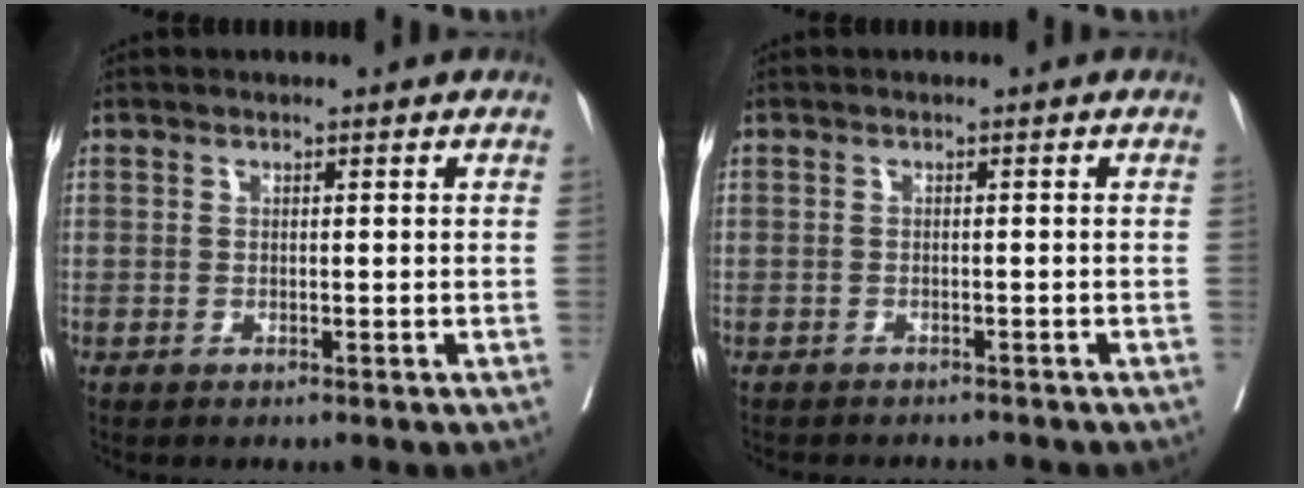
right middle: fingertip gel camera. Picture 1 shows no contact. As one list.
[{"total": 4.7, "force": [-4.4, 1.0, 1.2], "torque": [-0.015, -0.005, -0.056]}]